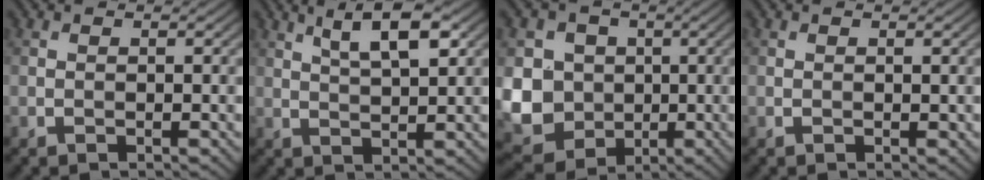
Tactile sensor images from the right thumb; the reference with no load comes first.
{"total": 5.9, "force": [3.2, 1.5, 4.7], "torque": [-0.090, 0.005, 0.060]}
{"total": 12.2, "force": [-0.1, 11.3, 4.6], "torque": [-0.173, -0.018, -0.021]}
{"total": 0.0}